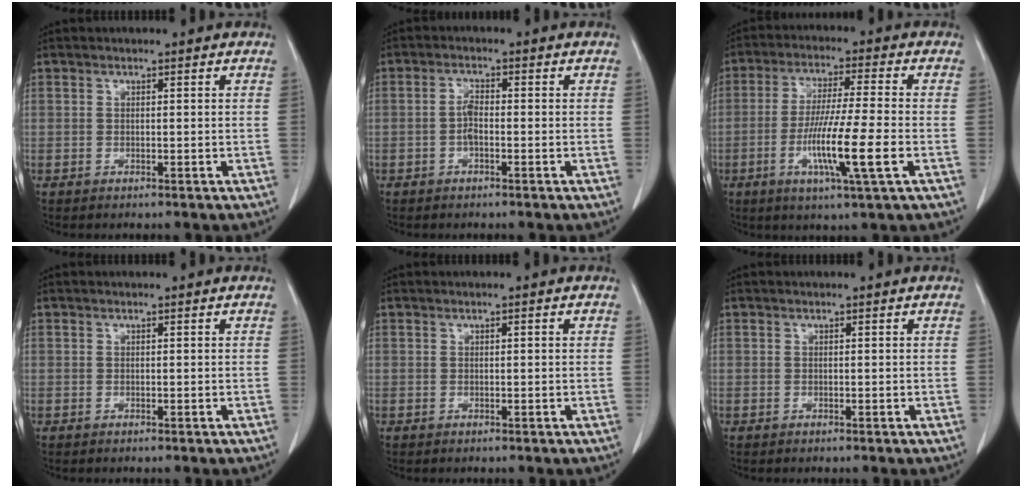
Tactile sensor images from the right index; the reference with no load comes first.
{"total": 2.3, "force": [-0.7, 0.7, 2.0], "torque": [-0.039, 0.004, -0.014]}
{"total": 11.3, "force": [-3.4, -0.4, 10.7], "torque": [-0.204, -0.017, -0.065]}
{"total": 0.0}
{"total": 0.5, "force": [0.1, 0.0, 0.5], "torque": [-0.009, 0.001, 0.002]}
{"total": 0.0}